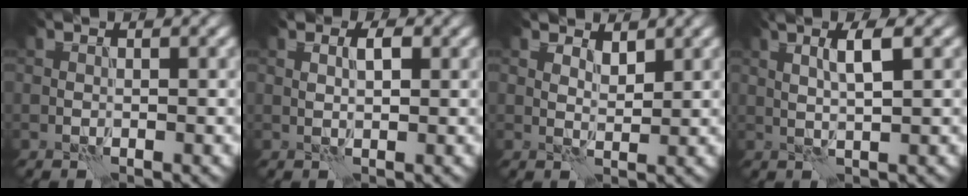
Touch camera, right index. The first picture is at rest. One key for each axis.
{"total": 1.9, "fx": 0.7, "fy": 0.9, "fz": 1.4, "tx": -0.022, "ty": -0.003, "tz": 0.014}
{"total": 1.9, "fx": 1.4, "fy": 0.9, "fz": 0.9, "tx": -0.012, "ty": -0.008, "tz": 0.027}
{"total": 3.1, "fx": 1.1, "fy": 0.4, "fz": 2.8, "tx": -0.054, "ty": 0.006, "tz": 0.021}